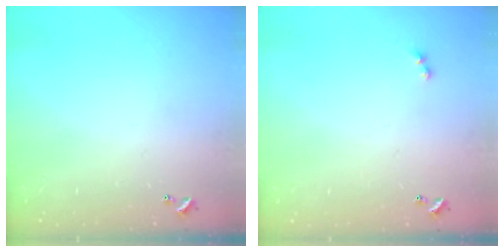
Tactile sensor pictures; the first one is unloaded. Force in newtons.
{"total": 2.5, "press": 2.4, "slide": 0.5}